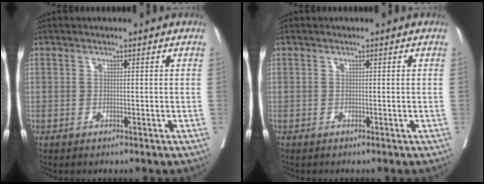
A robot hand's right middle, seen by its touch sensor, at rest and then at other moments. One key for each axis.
{"total": 0.0}